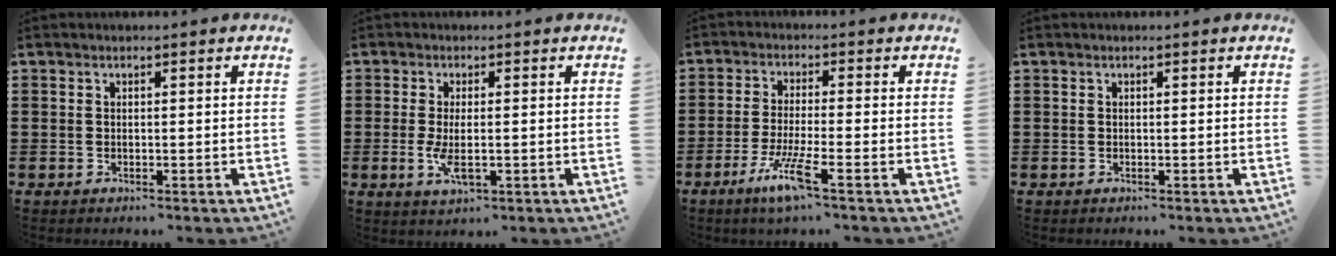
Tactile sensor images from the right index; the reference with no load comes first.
{"total": 3.9, "force": [-0.8, 1.1, 3.6], "torque": [-0.084, -0.008, -0.020]}
{"total": 6.7, "force": [-3.8, 0.4, 5.5], "torque": [-0.120, -0.016, -0.073]}
{"total": 0.0}